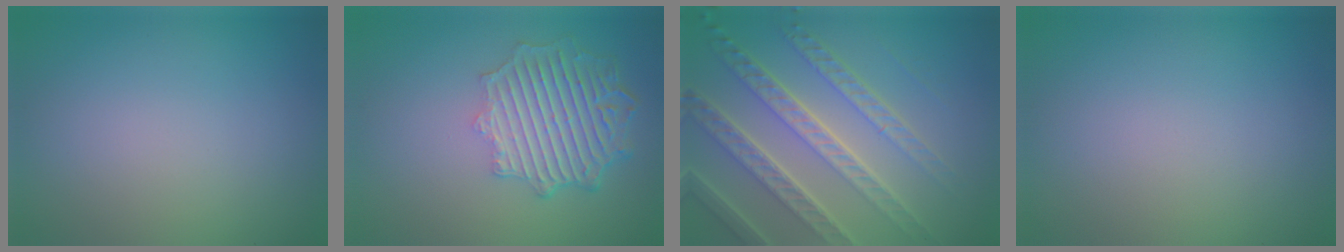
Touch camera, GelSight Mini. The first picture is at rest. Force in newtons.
{"total": 6.4, "press": 4.9, "slide": 4.0}
{"total": 7.9, "press": 5.4, "slide": 5.8}
{"total": 0.0}